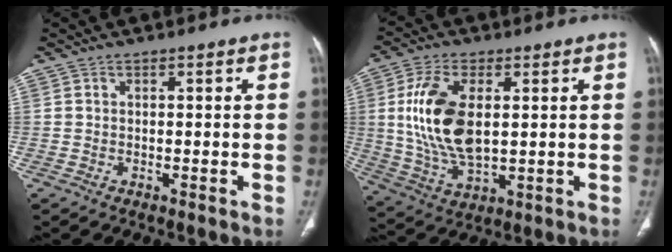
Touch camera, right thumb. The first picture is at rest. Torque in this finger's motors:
{"motor_torque": [2.00, 2.24, 1.62, 0.10, 0.21]}